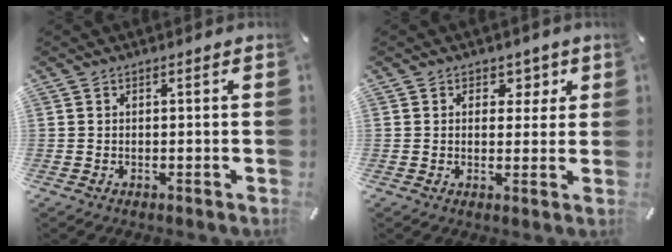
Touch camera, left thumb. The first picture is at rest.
{"total": 4.3, "force": [1.5, 3.7, 1.5], "torque": [0.007, -0.009, 0.016]}